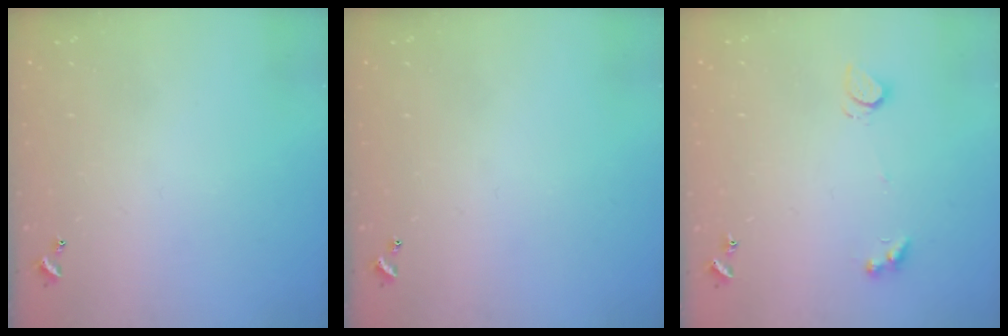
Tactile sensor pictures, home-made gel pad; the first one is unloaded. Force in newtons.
{"total": 0.0}
{"total": 1.4, "press": 1.2, "slide": 0.6}